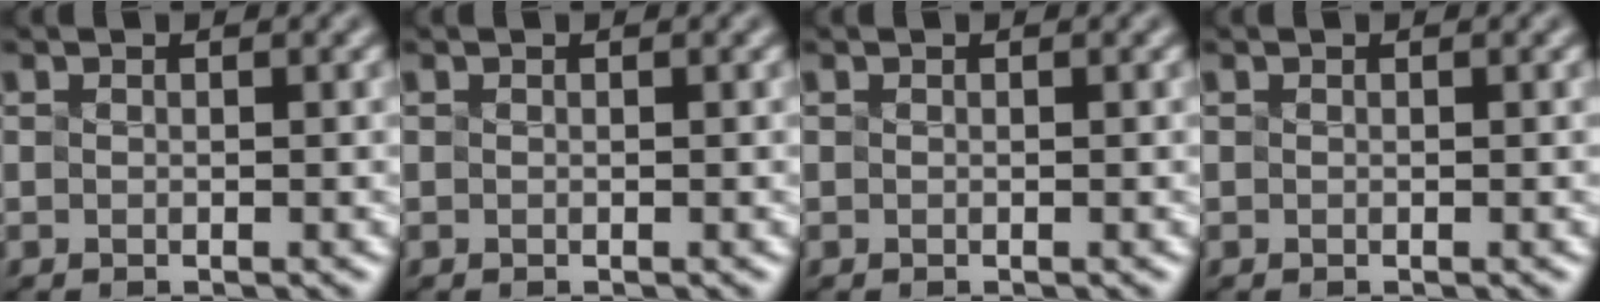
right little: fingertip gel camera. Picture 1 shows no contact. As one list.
[{"total": 0.0}, {"total": 0.0}, {"total": 0.0}]